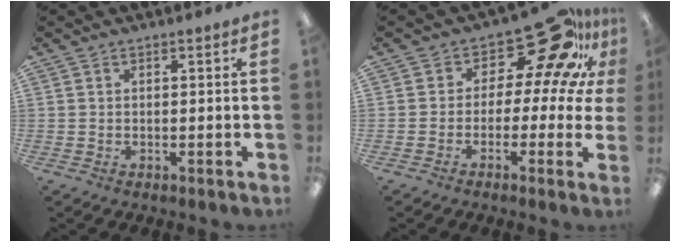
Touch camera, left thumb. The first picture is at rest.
{"total": 16.6, "force": [10.1, 7.1, 11.0], "torque": [-0.162, -0.077, 0.162]}